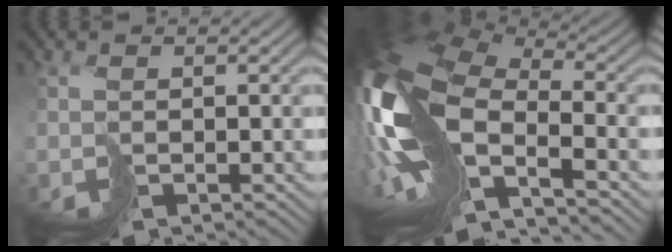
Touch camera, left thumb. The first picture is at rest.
{"total": 17.6, "force": [-3.3, 9.4, 14.5], "torque": [-0.339, -0.022, -0.049]}